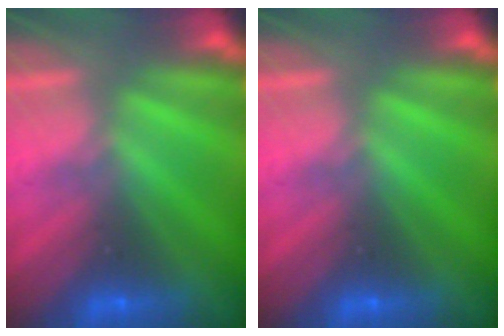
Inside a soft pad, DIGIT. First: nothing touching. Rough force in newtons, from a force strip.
{"total": 0.0}